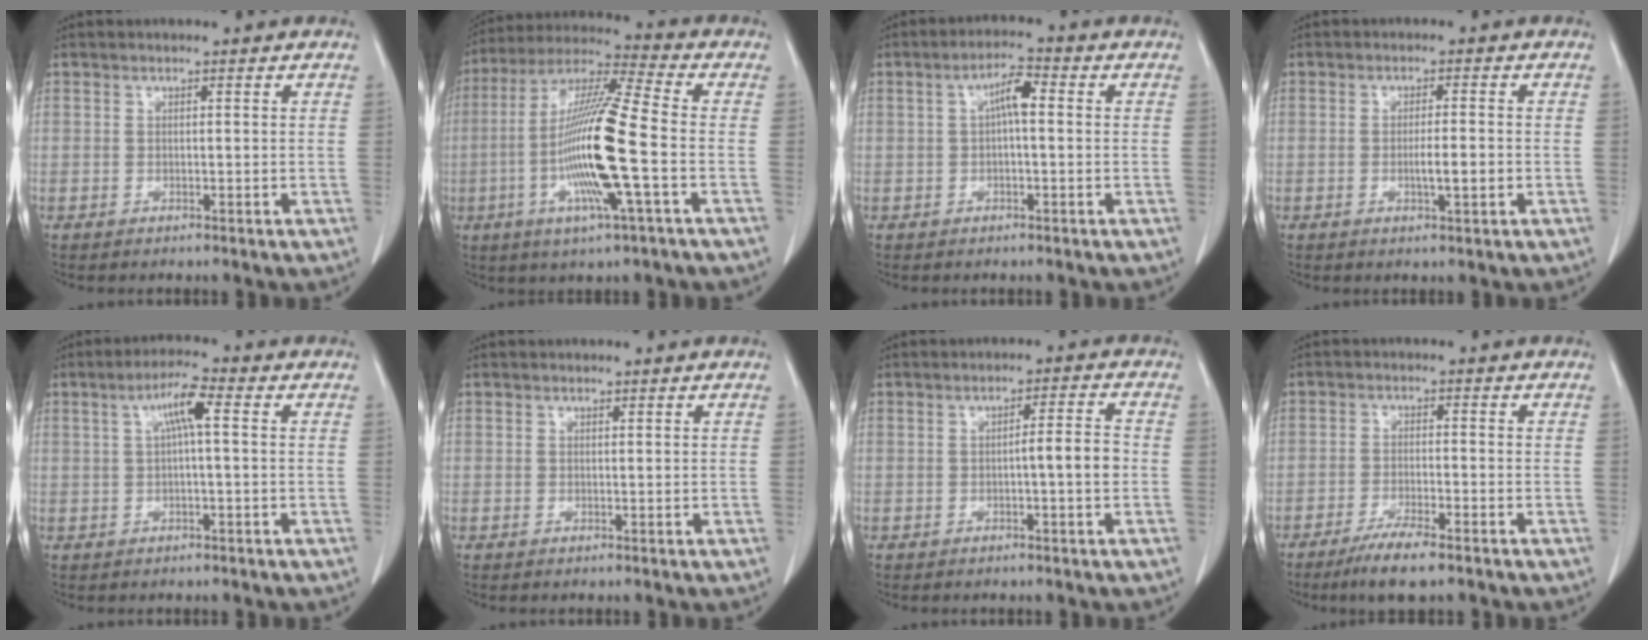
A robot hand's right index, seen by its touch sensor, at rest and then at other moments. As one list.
[{"total": 16.4, "force": [-3.4, 0.1, 16.0], "torque": [-0.318, -0.009, -0.074]}, {"total": 4.1, "force": [0.5, 0.9, 4.0], "torque": [-0.070, 0.012, 0.005]}, {"total": 3.4, "force": [-0.8, 0.2, 3.3], "torque": [-0.055, -0.003, -0.012]}, {"total": 4.8, "force": [1.1, 0.4, 4.7], "torque": [-0.088, 0.014, 0.019]}, {"total": 0.0}, {"total": 3.9, "force": [-0.7, 0.0, 3.8], "torque": [-0.053, 0.005, -0.013]}, {"total": 6.0, "force": [-4.3, 0.5, 4.1], "torque": [-0.077, -0.013, -0.073]}]